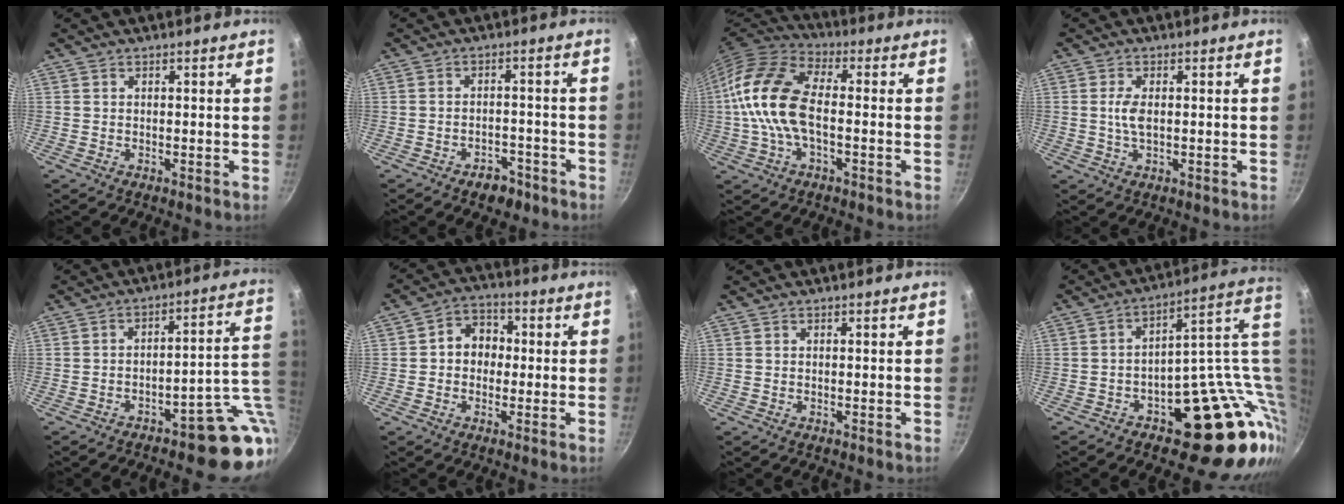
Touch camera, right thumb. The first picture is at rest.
{"total": 4.9, "force": [-3.3, 2.8, 2.3], "torque": [-0.016, 0.031, -0.037]}
{"total": 15.4, "force": [-1.0, 8.4, 12.9], "torque": [-0.246, 0.035, -0.037]}
{"total": 3.4, "force": [0.2, 1.5, 3.0], "torque": [-0.064, 0.002, 0.001]}
{"total": 14.2, "force": [-5.0, 5.8, 11.9], "torque": [-0.082, 0.038, -0.063]}
{"total": 7.2, "force": [0.1, 6.1, 4.0], "torque": [-0.021, 0.018, -0.011]}
{"total": 0.0}
{"total": 21.3, "force": [4.1, 13.5, 16.0], "torque": [-0.132, 0.008, 0.076]}